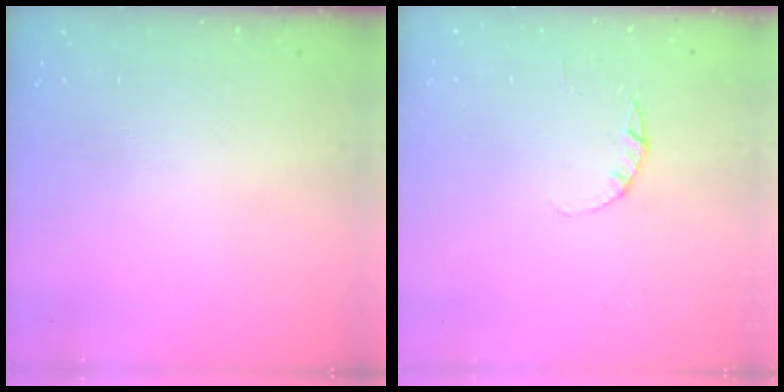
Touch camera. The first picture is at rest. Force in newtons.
{"total": 2.2, "press": 2.2, "slide": 0.4}